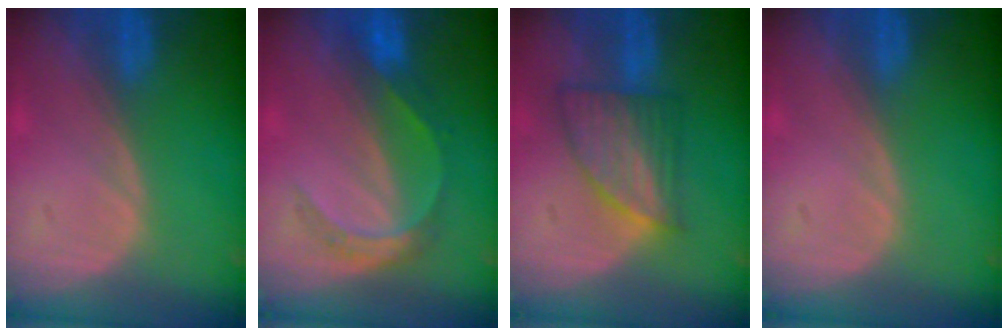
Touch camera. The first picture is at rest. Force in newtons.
{"total": 5.3, "press": 5.0, "slide": 1.8}
{"total": 7.0, "press": 6.4, "slide": 2.8}
{"total": 0.0}